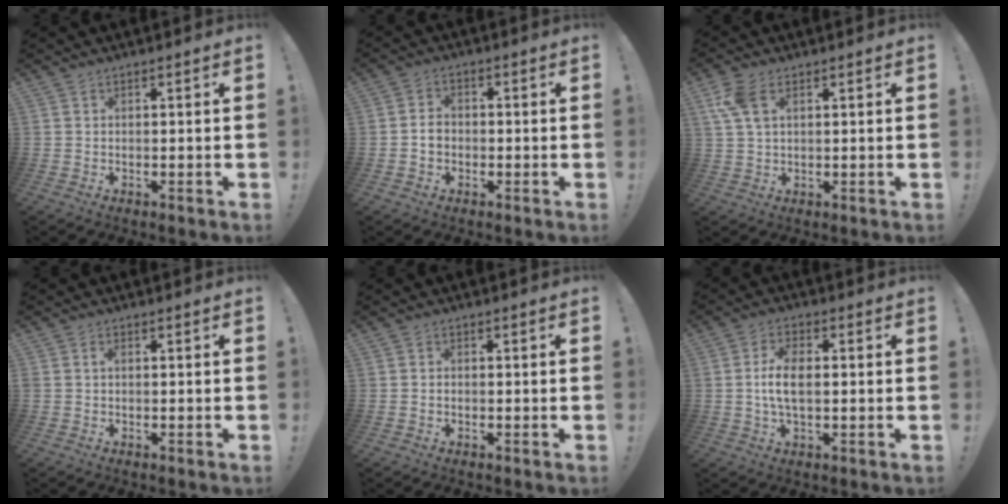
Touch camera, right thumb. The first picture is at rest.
{"total": 3.8, "force": [-0.9, 3.2, 1.9], "torque": [-0.020, 0.007, -0.018]}
{"total": 7.1, "force": [3.0, 3.5, 5.4], "torque": [-0.111, -0.006, 0.056]}
{"total": 0.8, "force": [0.1, 0.4, 0.7], "torque": [-0.016, 0.003, 0.000]}
{"total": 0.7, "force": [-0.5, 0.4, 0.2], "torque": [-0.004, 0.002, -0.009]}
{"total": 8.0, "force": [-0.1, 4.1, 6.9], "torque": [-0.127, -0.001, -0.004]}